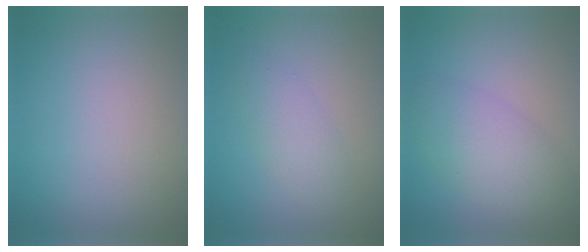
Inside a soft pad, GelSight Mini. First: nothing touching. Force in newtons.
{"total": 2.4, "press": 2.4, "slide": 0.1}
{"total": 4.6, "press": 4.6, "slide": 0.3}